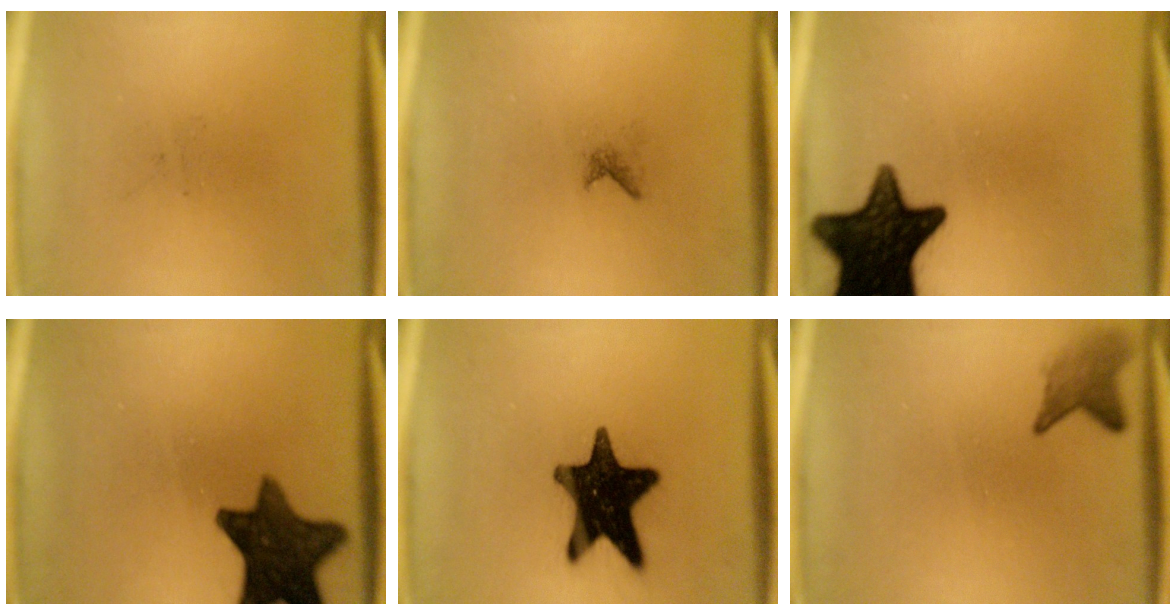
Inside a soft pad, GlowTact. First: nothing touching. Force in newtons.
{"total": 0.6}
{"total": 16.5}
{"total": 12.9}
{"total": 16.5}
{"total": 2.9}